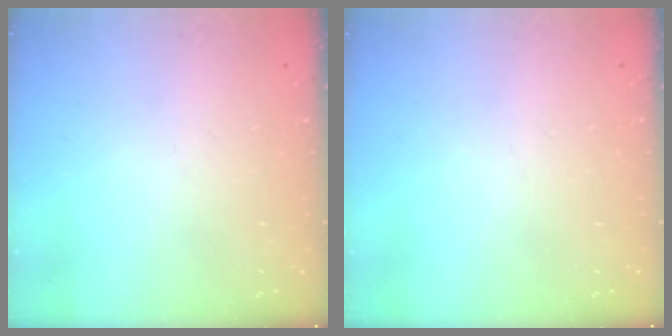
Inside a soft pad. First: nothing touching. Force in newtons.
{"total": 0.0}